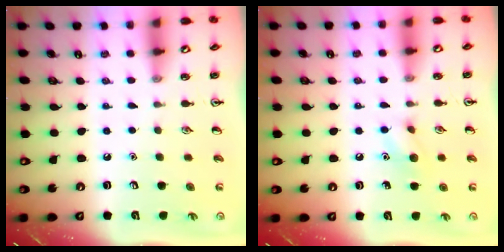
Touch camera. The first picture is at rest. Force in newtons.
{"total": 7.3, "press": 7.2, "slide": 1.5}